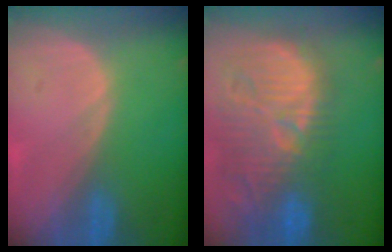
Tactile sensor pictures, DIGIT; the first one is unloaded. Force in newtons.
{"total": 14.3, "press": 12.9, "slide": 6.2}